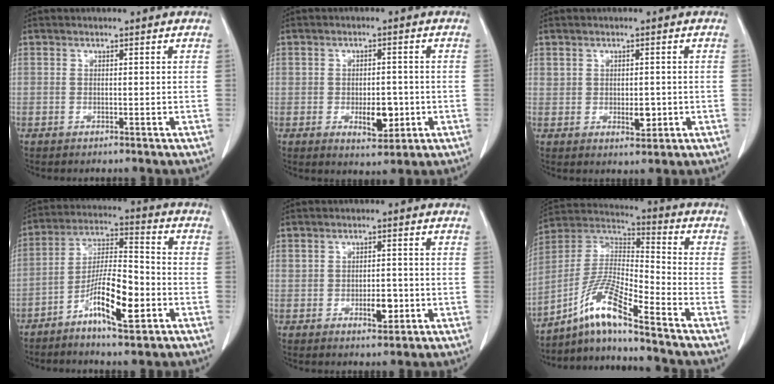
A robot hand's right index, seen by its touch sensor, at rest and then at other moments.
{"total": 5.3, "force": [-1.3, 2.6, 4.4], "torque": [-0.060, -0.002, -0.009]}
{"total": 3.0, "force": [-0.2, 1.8, 2.4], "torque": [-0.035, -0.003, 0.006]}
{"total": 11.6, "force": [-5.2, 2.4, 10.1], "torque": [-0.187, 0.005, -0.092]}
{"total": 3.8, "force": [-0.8, 1.9, 3.2], "torque": [-0.045, 0.003, -0.004]}
{"total": 11.1, "force": [-8.2, -0.3, 7.5], "torque": [-0.158, 0.008, -0.156]}